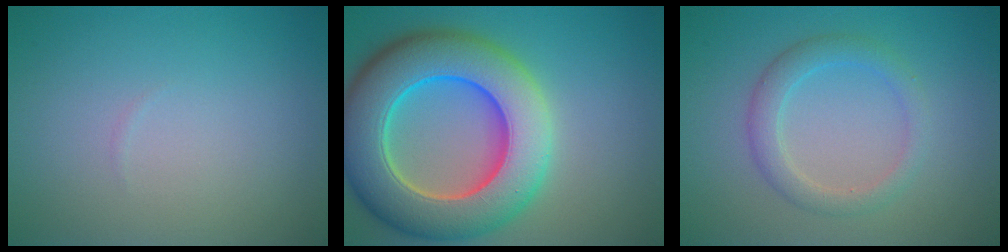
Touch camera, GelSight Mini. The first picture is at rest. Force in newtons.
{"total": 12.2, "press": 12.1, "slide": 0.9}
{"total": 2.7, "press": 2.7, "slide": 0.2}